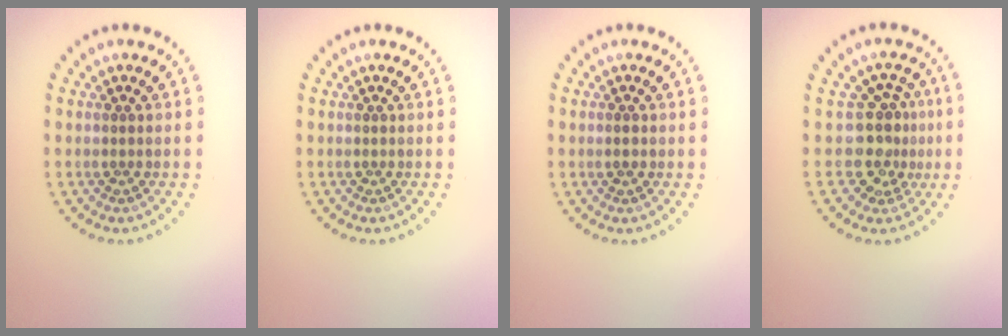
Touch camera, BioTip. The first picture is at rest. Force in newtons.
{"total": 0.0}
{"total": 1.0, "press": 1.0, "slide": 0.2}
{"total": 3.4, "press": 2.6, "slide": 2.3}